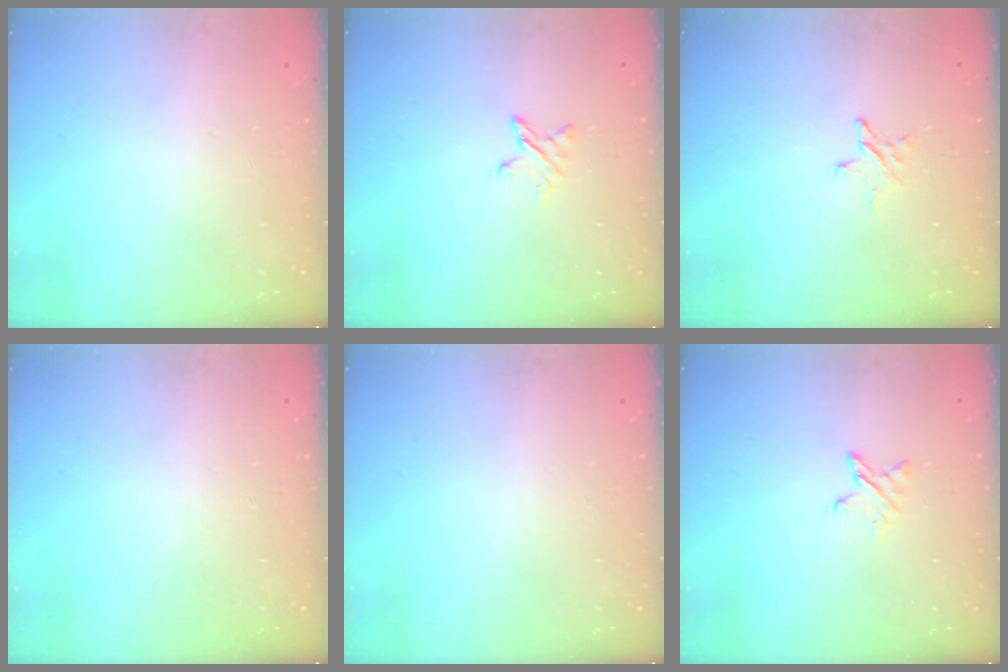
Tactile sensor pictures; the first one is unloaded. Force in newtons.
{"total": 3.9, "press": 3.9, "slide": 0.3}
{"total": 3.3, "press": 3.3, "slide": 0.4}
{"total": 0.0}
{"total": 0.0}
{"total": 3.9, "press": 3.9, "slide": 0.3}